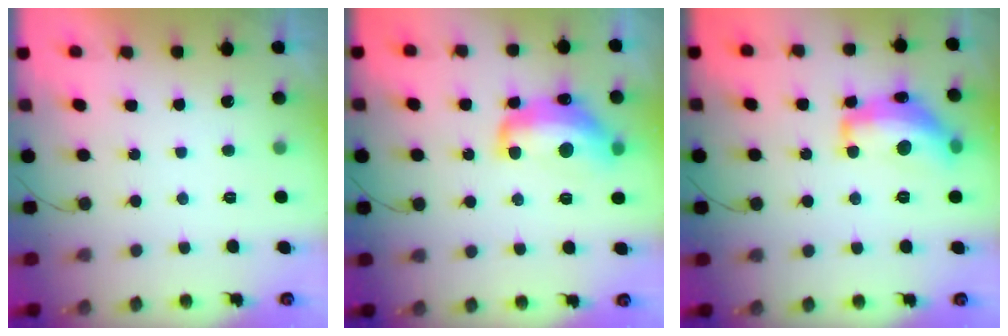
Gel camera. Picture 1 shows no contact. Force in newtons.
{"total": 14.3, "press": 14.3, "slide": 1.3}
{"total": 16.5, "press": 16.5, "slide": 1.0}